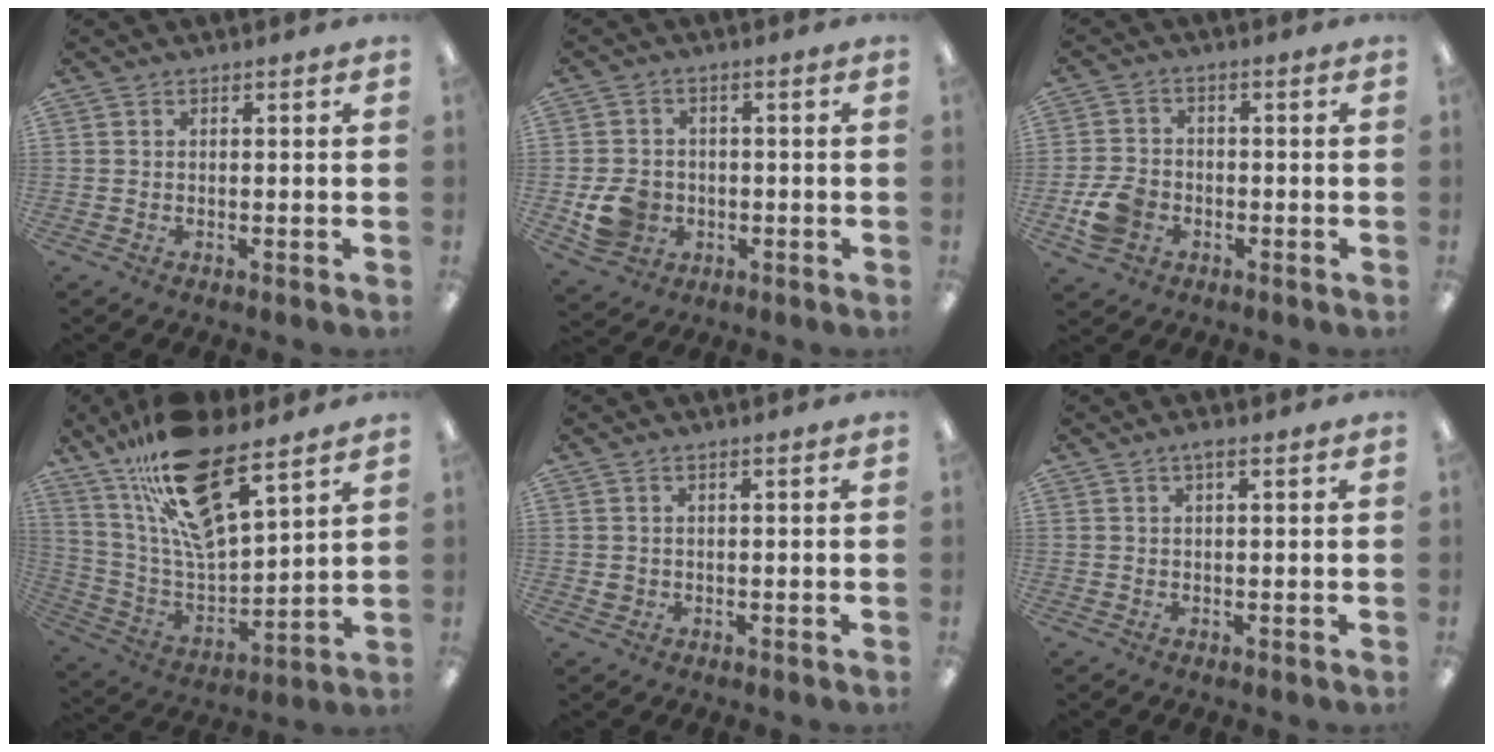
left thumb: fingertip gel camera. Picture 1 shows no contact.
{"total": 7.5, "force": [-1.8, 6.6, 3.3], "torque": [-0.068, 0.009, -0.030]}
{"total": 7.1, "force": [-2.7, 5.4, 3.8], "torque": [-0.076, 0.010, -0.049]}
{"total": 20.9, "force": [14.7, 6.7, 13.2], "torque": [-0.251, -0.083, 0.254]}
{"total": 1.2, "force": [0.5, 1.0, 0.4], "torque": [-0.010, 0.003, 0.009]}
{"total": 1.9, "force": [1.0, 0.3, 1.5], "torque": [-0.024, -0.001, 0.015]}